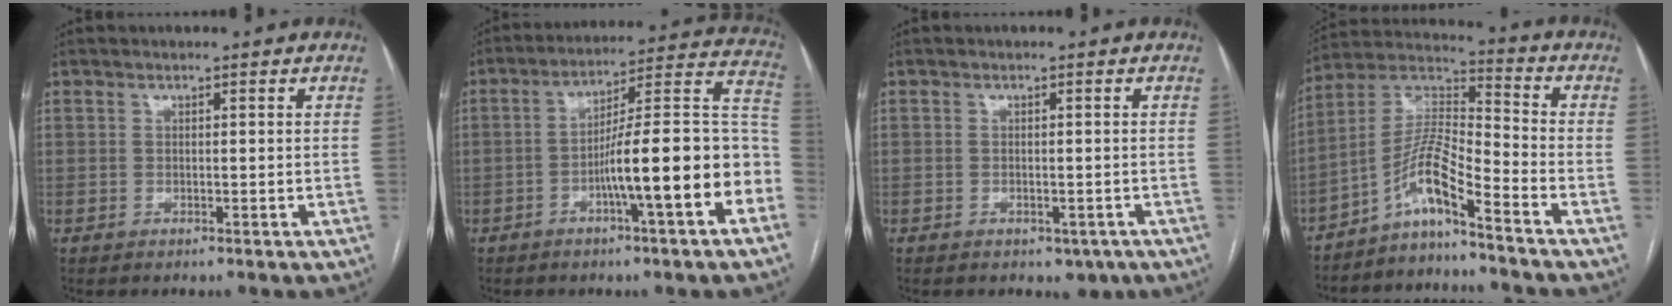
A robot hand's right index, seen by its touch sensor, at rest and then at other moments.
{"total": 17.1, "force": [-5.3, 1.6, 16.2], "torque": [-0.209, 0.033, -0.078]}
{"total": 2.4, "force": [-1.3, 1.7, 1.0], "torque": [-0.002, 0.004, -0.010]}
{"total": 9.2, "force": [-6.4, 0.3, 6.7], "torque": [-0.140, 0.017, -0.125]}